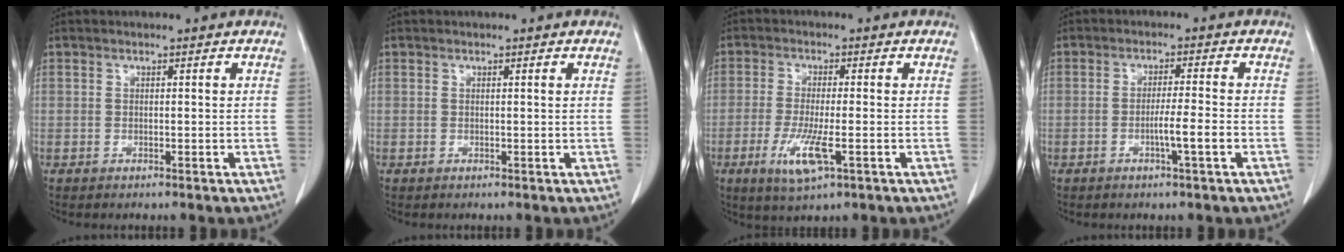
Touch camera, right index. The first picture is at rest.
{"total": 0.0}
{"total": 6.6, "force": [-2.4, 1.0, 6.1], "torque": [-0.122, -0.015, -0.038]}
{"total": 3.9, "force": [-1.3, -0.5, 3.6], "torque": [-0.057, -0.002, -0.021]}